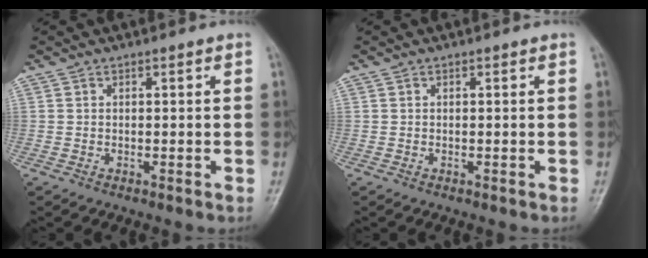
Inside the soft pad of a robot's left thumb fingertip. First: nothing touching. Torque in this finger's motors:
{"motor_torque": [0.00, 0.00, -0.01, -0.01, 0.00]}